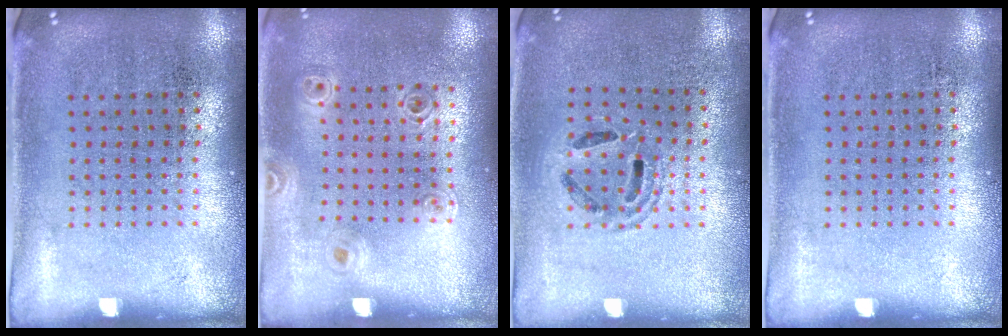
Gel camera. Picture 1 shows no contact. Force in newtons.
{"total": 1.0, "press": 0.9, "slide": 0.2}
{"total": 1.2, "press": 1.1, "slide": 0.4}
{"total": 0.0}